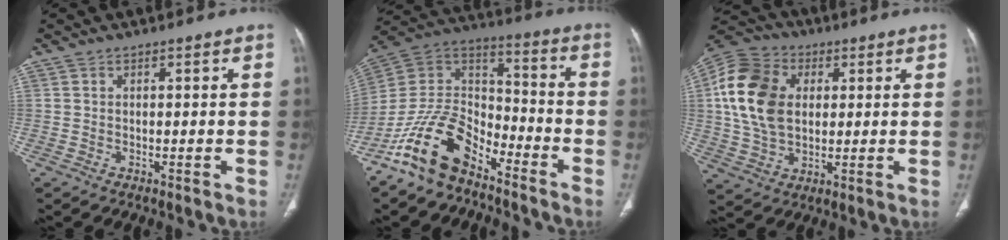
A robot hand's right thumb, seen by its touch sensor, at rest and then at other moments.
{"total": 15.1, "force": [-10.4, 8.0, 7.6], "torque": [-0.123, 0.089, -0.206]}
{"total": 16.2, "force": [2.7, 11.4, 11.1], "torque": [-0.205, 0.009, 0.046]}